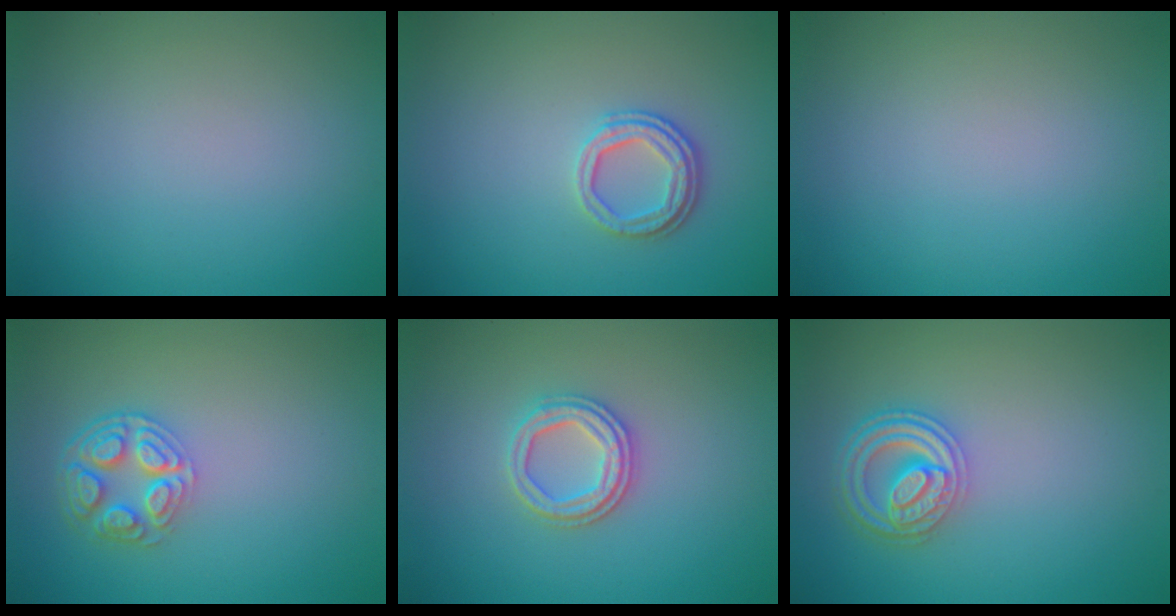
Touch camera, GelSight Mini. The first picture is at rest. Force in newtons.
{"total": 2.5, "press": 2.1, "slide": 1.4}
{"total": 0.0}
{"total": 4.5, "press": 3.3, "slide": 3.0}
{"total": 3.1, "press": 2.8, "slide": 1.2}
{"total": 4.5, "press": 4.0, "slide": 2.1}